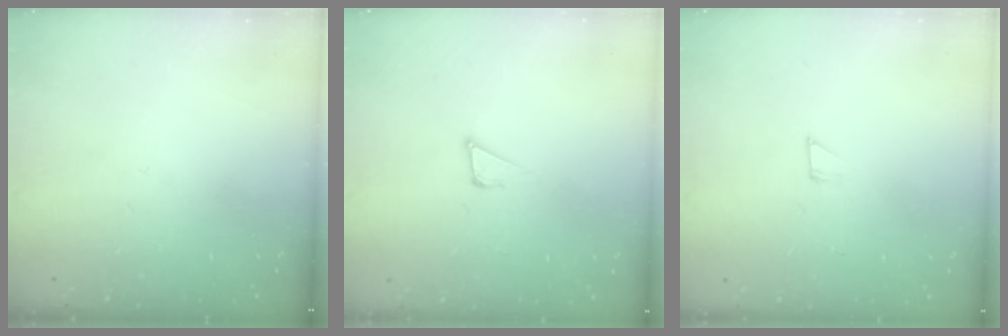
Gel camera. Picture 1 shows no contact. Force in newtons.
{"total": 3.3, "press": 3.2, "slide": 0.8}
{"total": 2.1, "press": 2.1, "slide": 0.1}